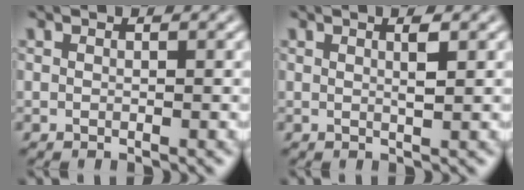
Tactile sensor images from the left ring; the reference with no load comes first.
{"total": 1.2, "force": [0.1, 0.1, 1.1], "torque": [-0.016, 0.001, 0.006]}